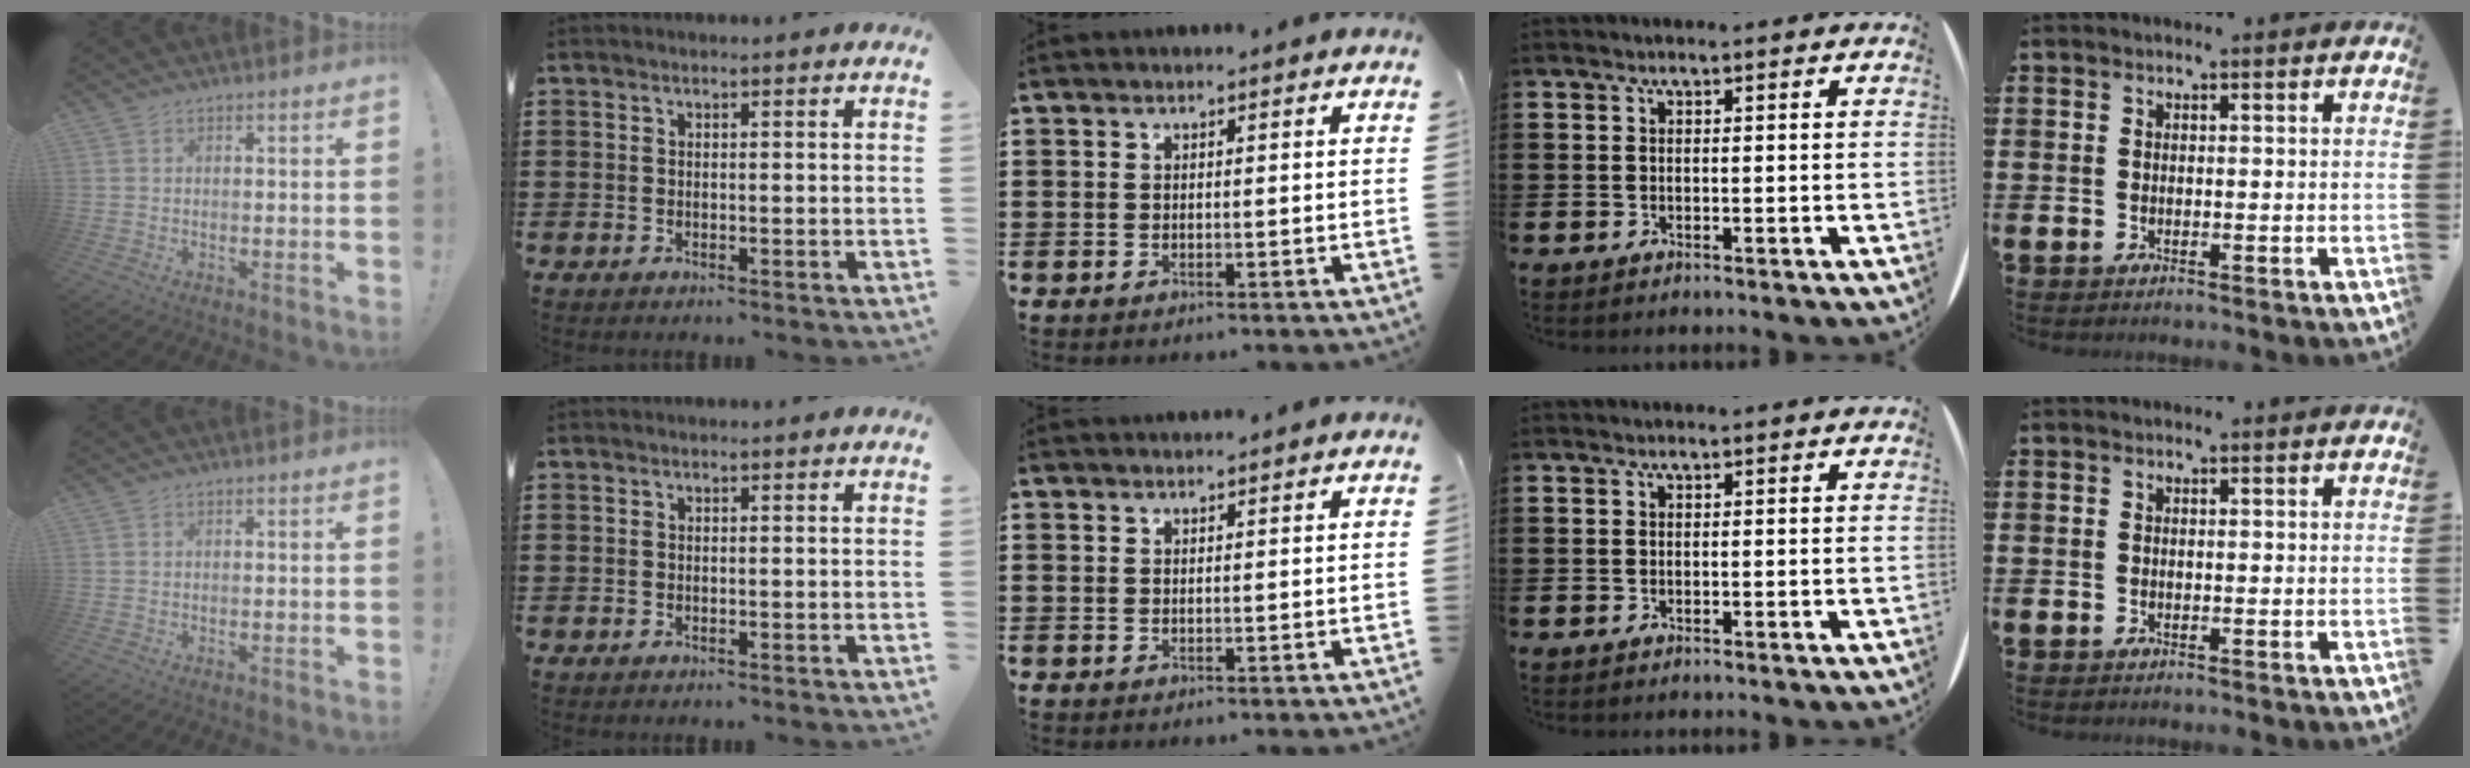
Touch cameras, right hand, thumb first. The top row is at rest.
{"middle": {"total": 0.9, "force": [0.9, 0.0, 0.0], "torque": [0.000, -0.002, 0.017]}}